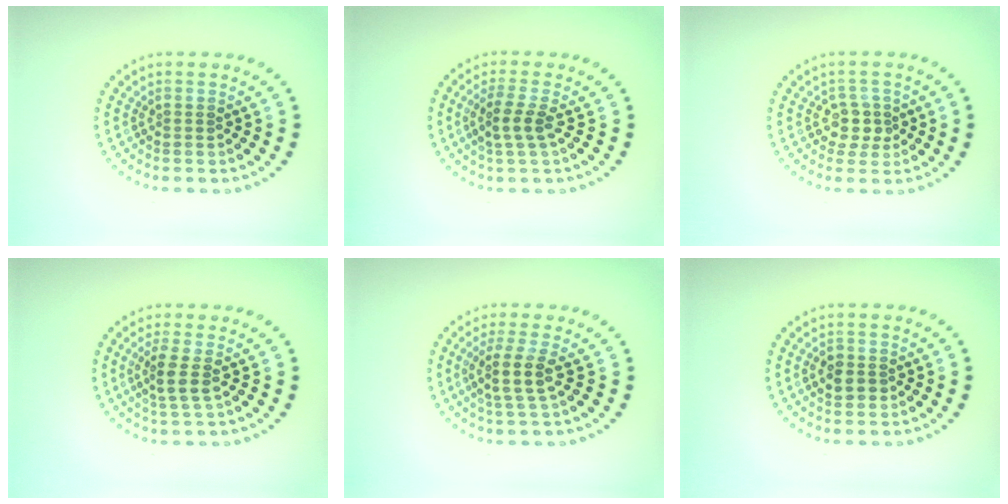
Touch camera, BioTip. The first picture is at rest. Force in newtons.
{"total": 2.3, "press": 1.9, "slide": 1.2}
{"total": 2.3, "press": 2.0, "slide": 1.1}
{"total": 2.3, "press": 1.9, "slide": 1.4}
{"total": 2.9, "press": 2.2, "slide": 1.9}
{"total": 1.7, "press": 1.7, "slide": 0.3}